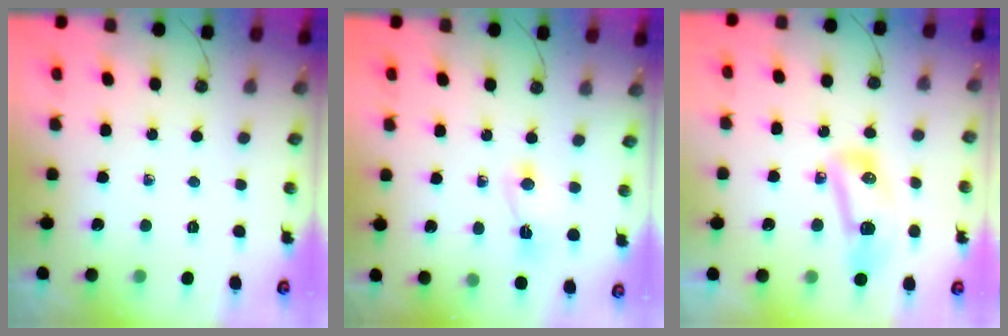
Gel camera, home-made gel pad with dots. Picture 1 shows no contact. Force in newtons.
{"total": 2.5, "press": 2.5, "slide": 0.3}
{"total": 12.8, "press": 12.4, "slide": 3.1}